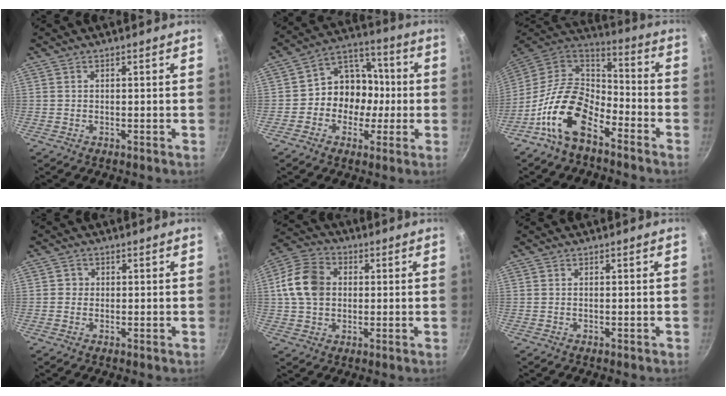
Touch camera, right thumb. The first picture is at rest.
{"total": 11.9, "force": [-1.6, 10.0, 6.2], "torque": [-0.040, 0.043, -0.040]}
{"total": 16.6, "force": [-8.8, 9.1, 10.7], "torque": [-0.178, 0.069, -0.188]}
{"total": 1.9, "force": [-0.1, 1.8, 0.4], "torque": [0.004, 0.005, -0.005]}
{"total": 11.7, "force": [1.0, 9.1, 7.3], "torque": [-0.117, 0.016, 0.003]}
{"total": 0.0}